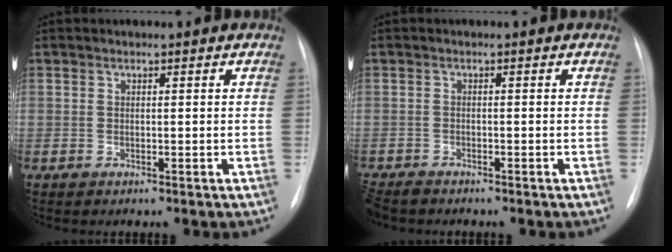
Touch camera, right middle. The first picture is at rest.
{"total": 3.8, "force": [-3.4, 1.3, 1.1], "torque": [-0.019, -0.010, -0.060]}